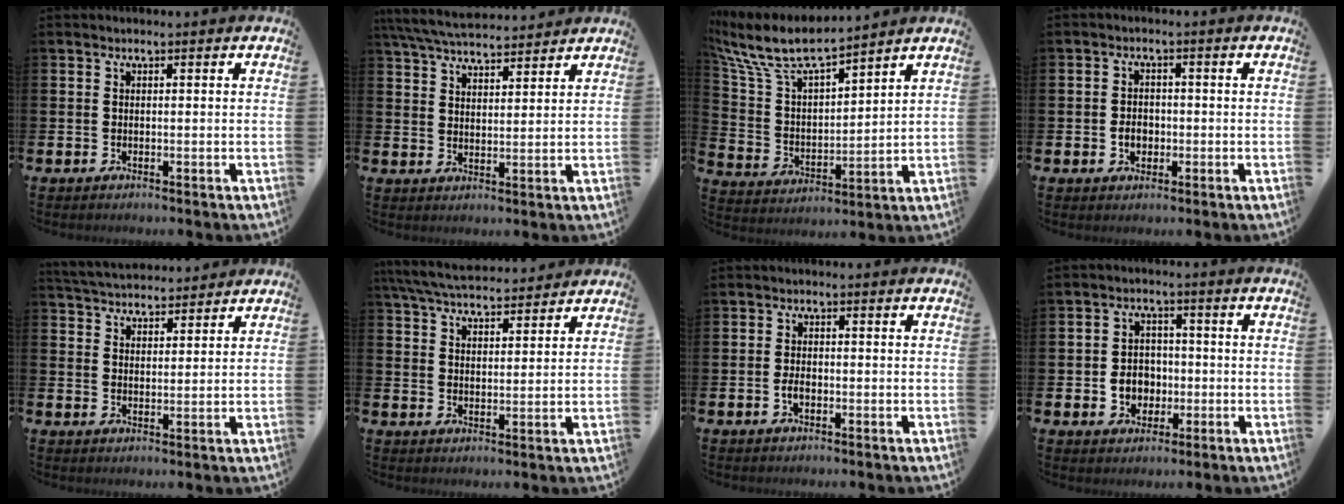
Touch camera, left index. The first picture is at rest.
{"total": 6.5, "force": [6.2, 1.0, 1.7], "torque": [-0.054, -0.025, 0.114]}
{"total": 9.1, "force": [8.2, 2.0, 3.5], "torque": [-0.108, -0.049, 0.142]}
{"total": 2.6, "force": [-0.6, 2.0, 1.5], "torque": [-0.007, -0.005, -0.020]}
{"total": 4.6, "force": [4.6, 0.9, 0.0], "torque": [-0.020, -0.022, 0.083]}
{"total": 6.7, "force": [6.4, 1.1, 1.7], "torque": [-0.056, -0.030, 0.117]}
{"total": 1.9, "force": [-0.6, 1.1, 1.4], "torque": [-0.020, 0.000, -0.013]}
{"total": 4.6, "force": [-0.8, 4.2, 1.9], "torque": [-0.025, 0.002, -0.022]}